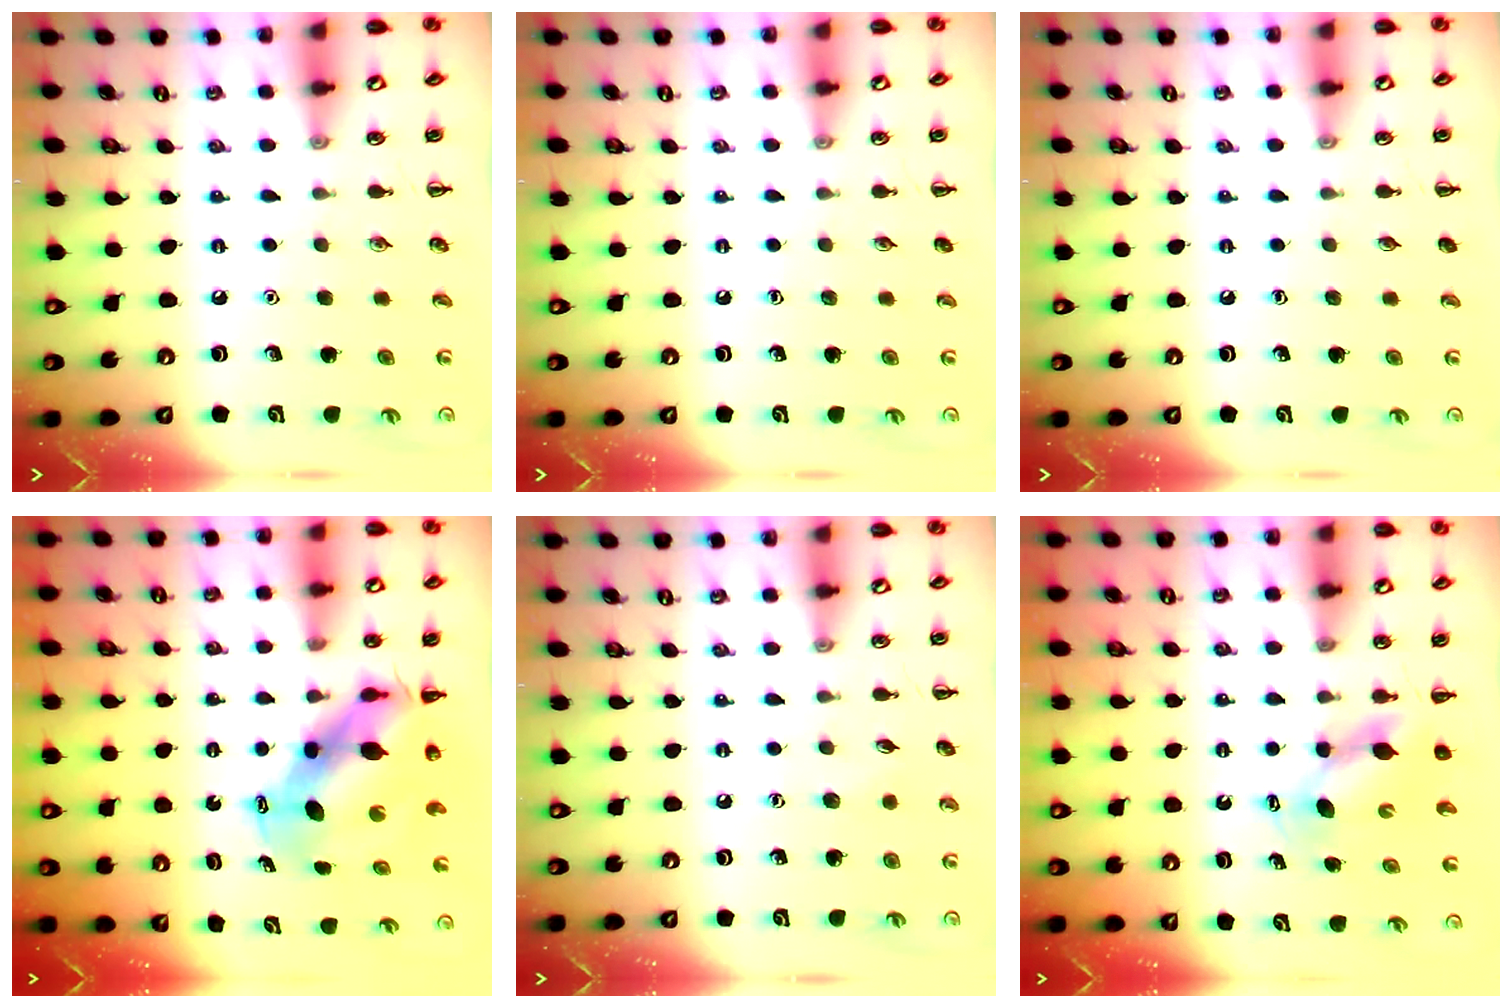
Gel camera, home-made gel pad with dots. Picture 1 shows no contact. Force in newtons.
{"total": 0.0}
{"total": 0.0}
{"total": 8.5, "press": 8.3, "slide": 1.7}
{"total": 3.6, "press": 3.5, "slide": 1.0}
{"total": 5.2, "press": 5.2, "slide": 0.4}